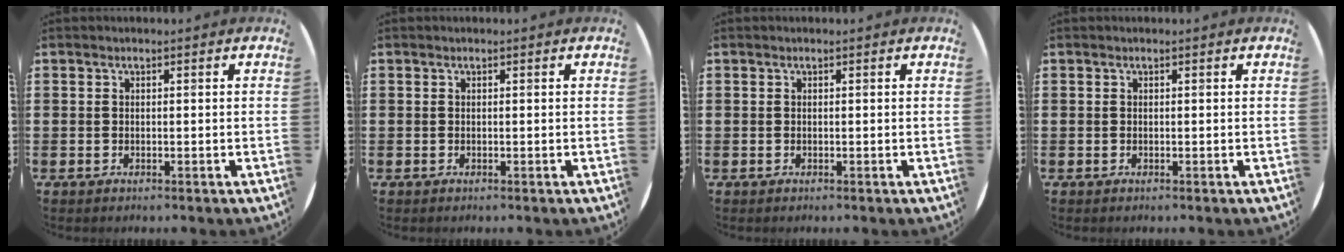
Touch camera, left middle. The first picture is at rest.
{"total": 0.0}
{"total": 0.0}
{"total": 0.0}